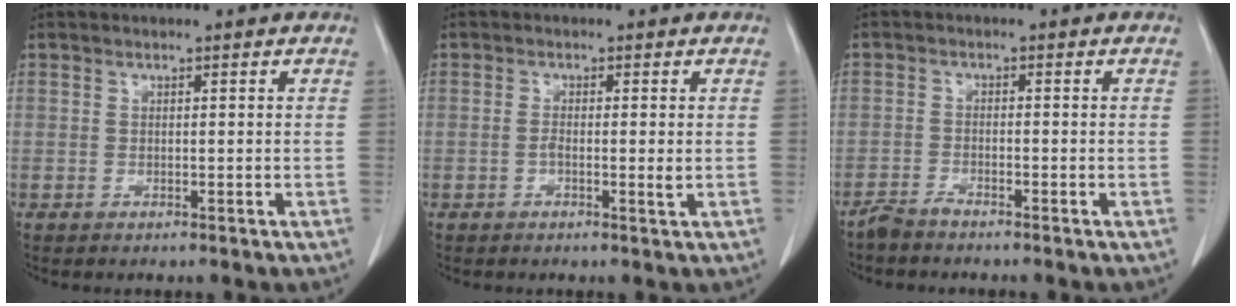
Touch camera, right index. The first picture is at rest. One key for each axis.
{"total": 2.2, "fx": -0.3, "fy": 0.4, "fz": 2.1, "tx": -0.035, "ty": 0.000, "tz": -0.007}
{"total": 2.3, "fx": -2.1, "fy": 0.1, "fz": 0.9, "tx": -0.020, "ty": -0.004, "tz": -0.043}